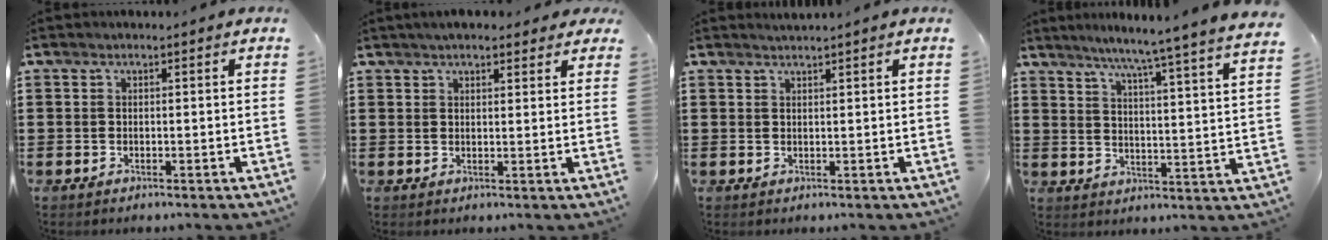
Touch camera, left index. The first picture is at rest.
{"total": 3.4, "force": [2.9, 1.0, 1.5], "torque": [-0.037, 0.005, 0.053]}
{"total": 0.9, "force": [0.9, -0.2, 0.2], "torque": [-0.003, -0.001, 0.018]}
{"total": 5.9, "force": [5.0, -1.7, 2.6], "torque": [-0.072, -0.047, 0.077]}